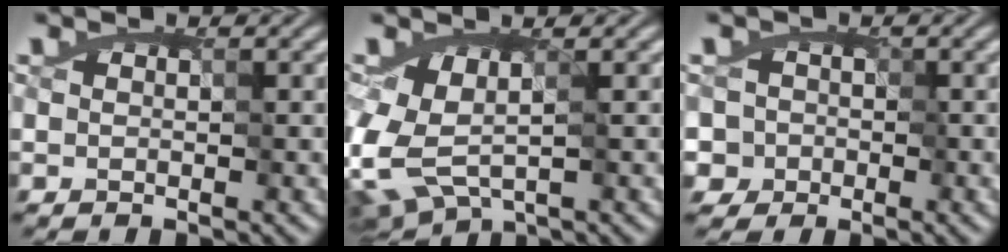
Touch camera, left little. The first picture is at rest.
{"total": 5.0, "force": [-0.8, 2.9, 4.1], "torque": [-0.073, -0.004, -0.011]}
{"total": 3.4, "force": [-0.8, 3.1, 1.0], "torque": [-0.001, 0.020, -0.035]}